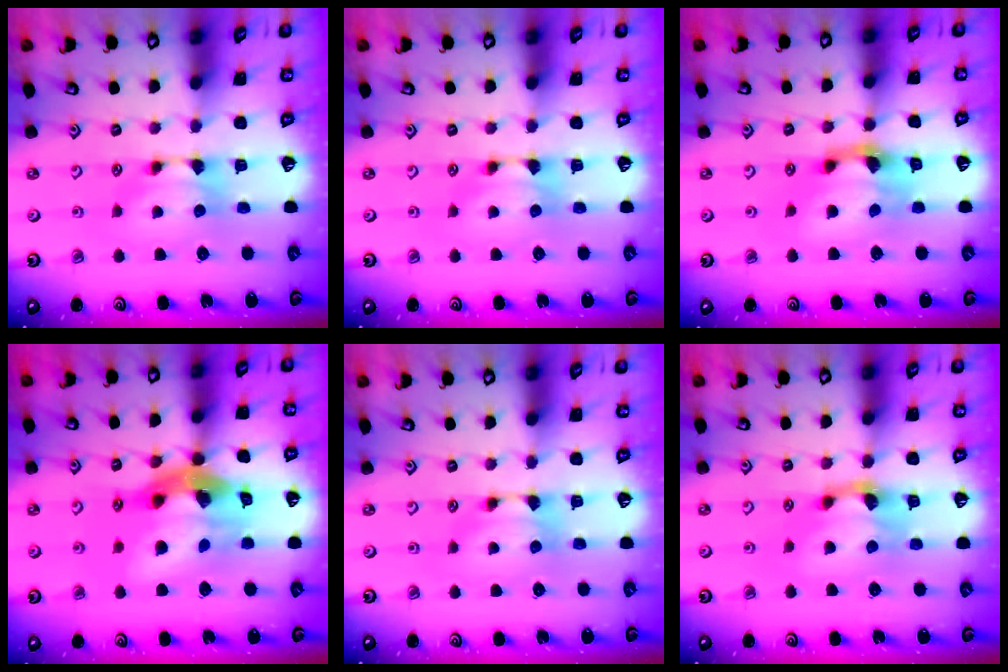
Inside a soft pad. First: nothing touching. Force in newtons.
{"total": 0.0}
{"total": 5.1, "press": 4.4, "slide": 2.4}
{"total": 13.8, "press": 13.5, "slide": 2.9}
{"total": 0.0}
{"total": 2.3, "press": 1.4, "slide": 1.8}